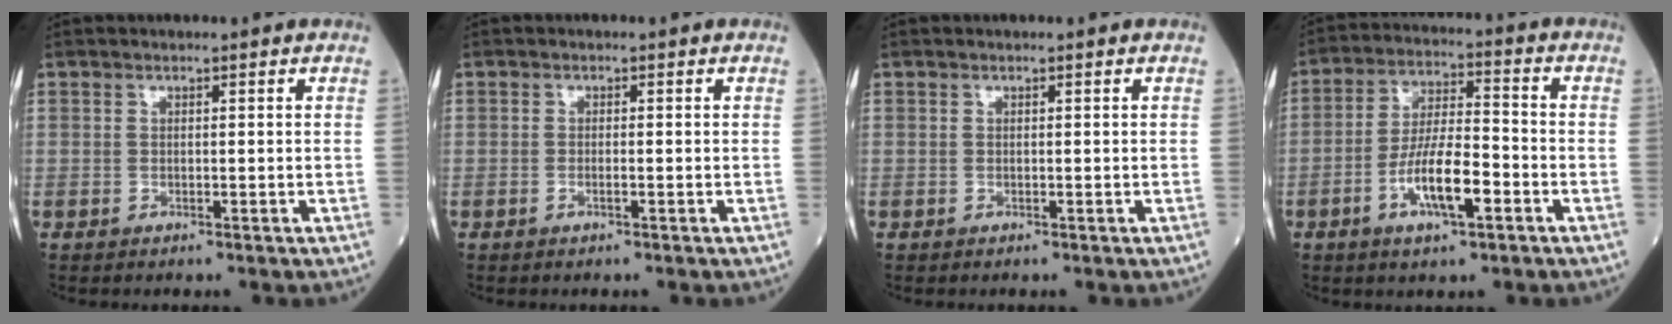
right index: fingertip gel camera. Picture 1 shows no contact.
{"total": 0.7, "force": [-0.3, 0.0, 0.6], "torque": [-0.018, 0.001, -0.002]}
{"total": 0.0}
{"total": 9.6, "force": [-3.8, 2.3, 8.5], "torque": [-0.167, 0.003, -0.066]}